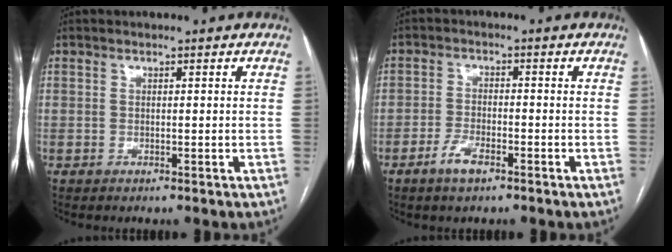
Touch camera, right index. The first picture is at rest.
{"total": 3.6, "force": [-2.4, 1.3, 2.5], "torque": [-0.051, 0.002, -0.045]}